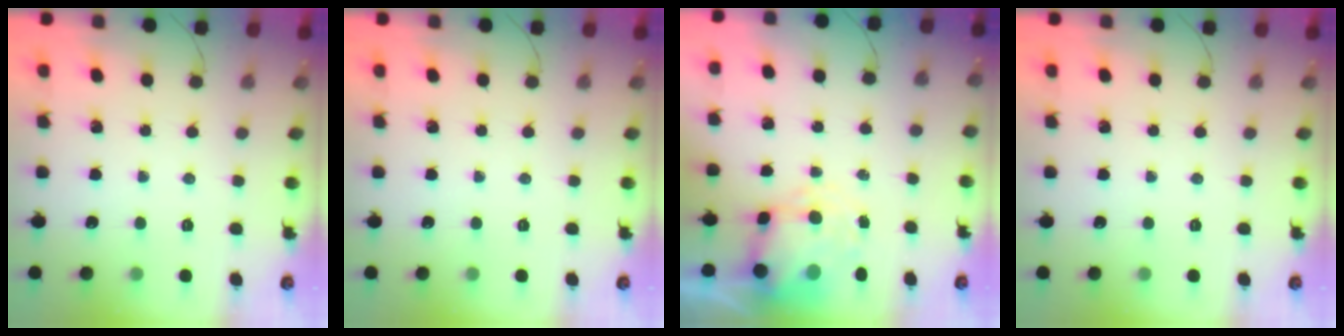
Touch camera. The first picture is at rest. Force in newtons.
{"total": 0.0}
{"total": 5.8, "press": 5.7, "slide": 1.2}
{"total": 0.0}